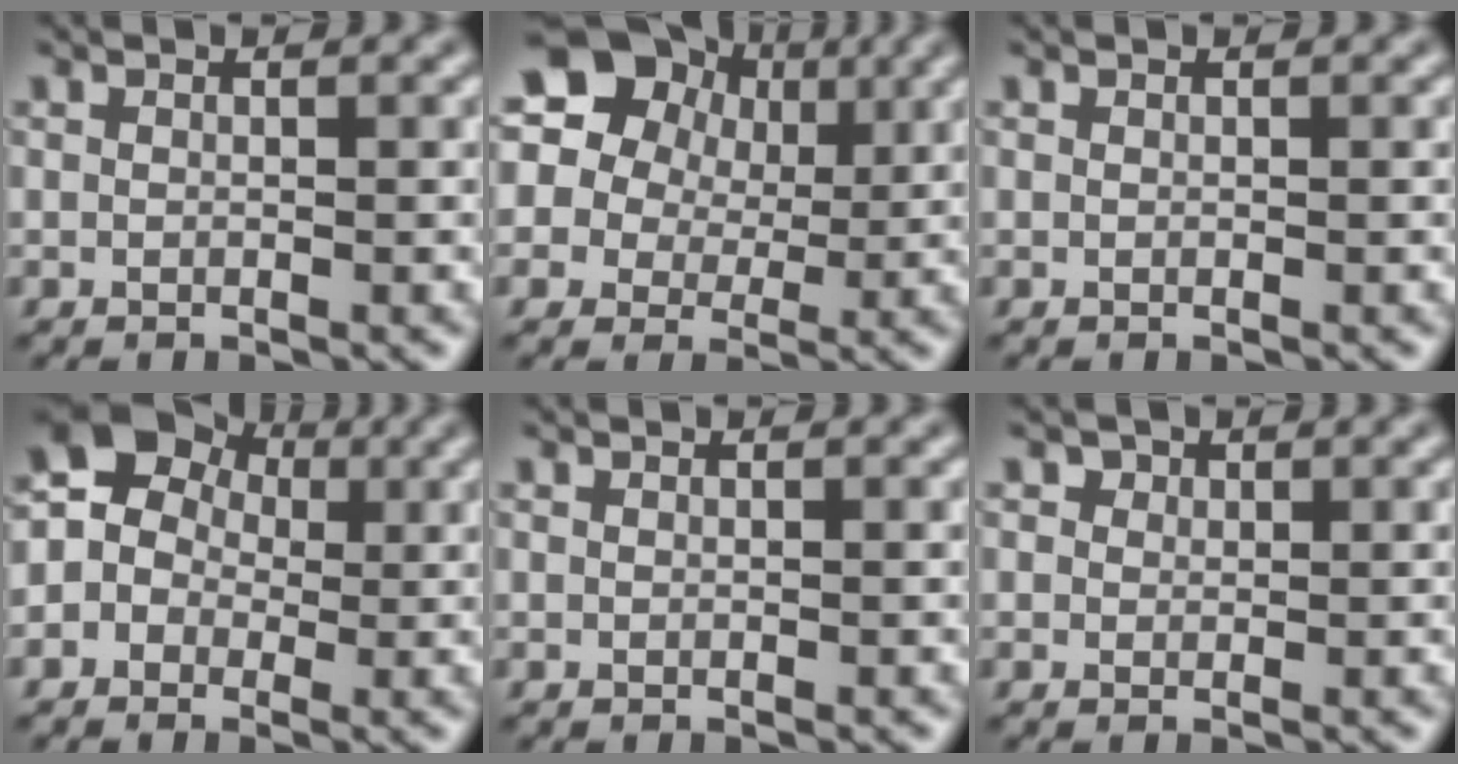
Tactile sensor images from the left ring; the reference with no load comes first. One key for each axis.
{"total": 16.7, "fx": 7.8, "fy": 13.1, "fz": 6.7, "tx": -0.166, "ty": 0.037, "tz": 0.130}
{"total": 0.0}
{"total": 8.6, "fx": 0.9, "fy": 7.7, "fz": 3.8, "tx": -0.073, "ty": 0.042, "tz": -0.038}
{"total": 0.0}
{"total": 1.3, "fx": 0.8, "fy": 0.9, "fz": 0.4, "tx": -0.004, "ty": -0.003, "tz": 0.005}